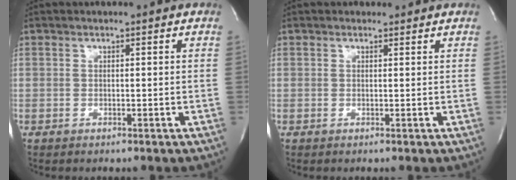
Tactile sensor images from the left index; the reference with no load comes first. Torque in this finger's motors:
{"motor_torque": [0.95, -0.99, 0.15, 0.02]}